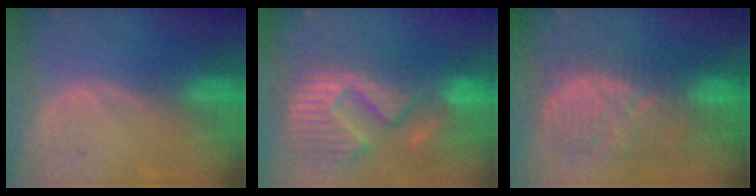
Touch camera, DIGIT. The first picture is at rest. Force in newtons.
{"total": 15.1, "press": 12.6, "slide": 8.3}
{"total": 11.0, "press": 10.6, "slide": 2.7}